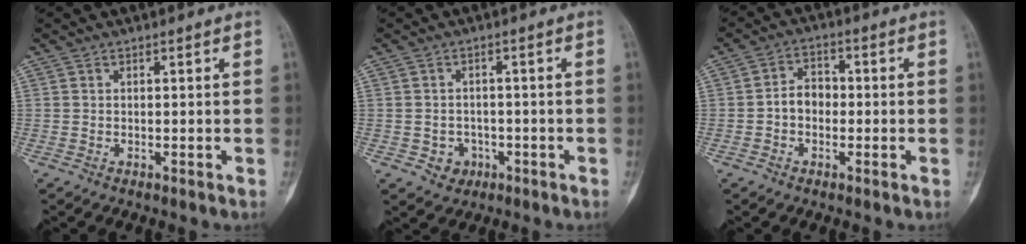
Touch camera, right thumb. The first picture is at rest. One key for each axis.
{"total": 3.6, "fx": -1.4, "fy": 3.2, "fz": 1.1, "tx": 0.005, "ty": 0.010, "tz": -0.014}
{"total": 4.8, "fx": -0.8, "fy": 3.6, "fz": 3.0, "tx": -0.031, "ty": 0.021, "tz": -0.025}